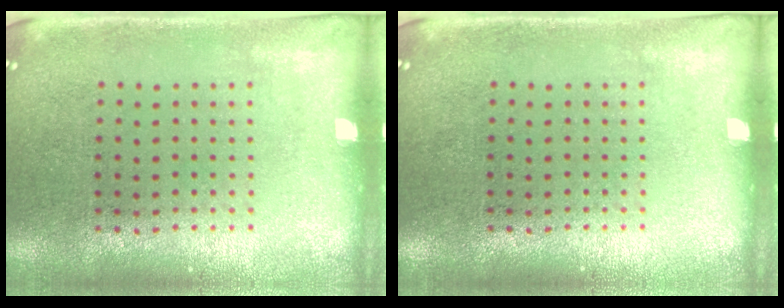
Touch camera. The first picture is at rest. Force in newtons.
{"total": 0.0}